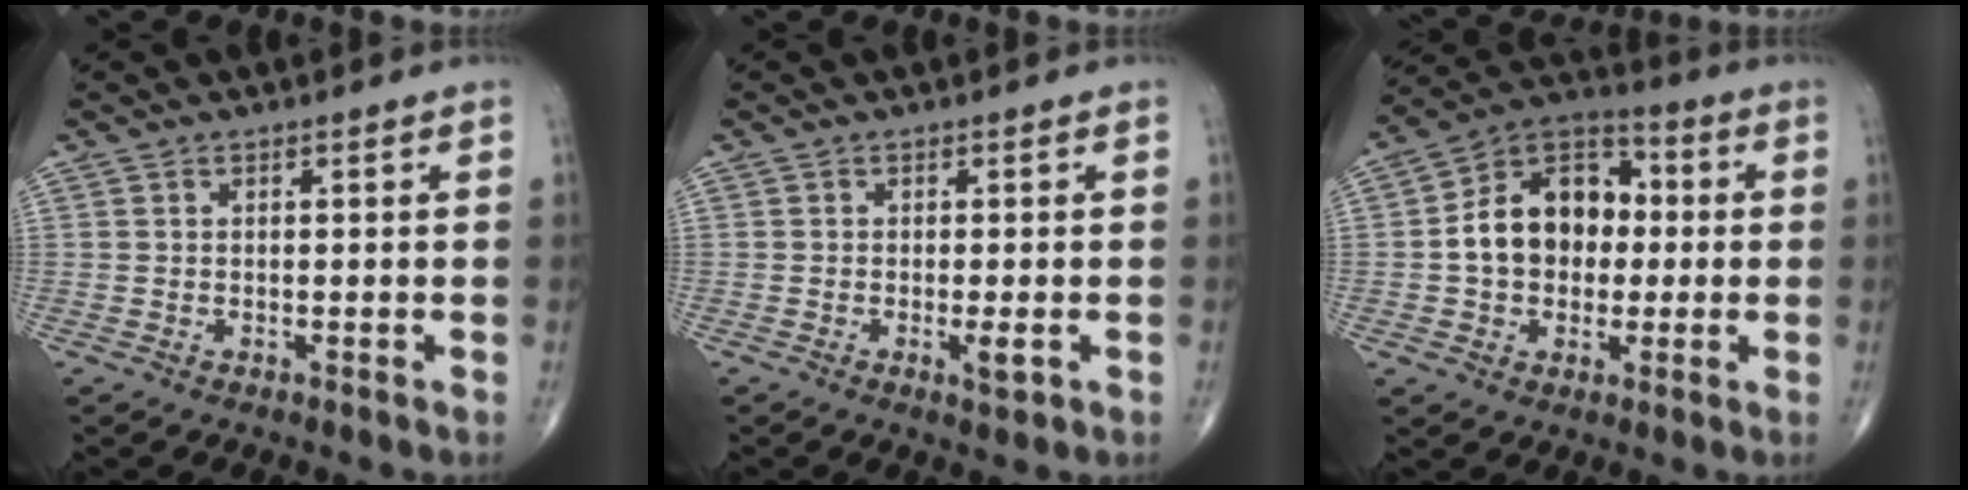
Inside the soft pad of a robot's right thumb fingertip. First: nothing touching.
{"total": 2.4, "force": [-0.7, 0.5, 2.2], "torque": [-0.034, -0.005, -0.012]}
{"total": 15.1, "force": [0.2, 11.1, 10.2], "torque": [-0.127, 0.031, -0.007]}